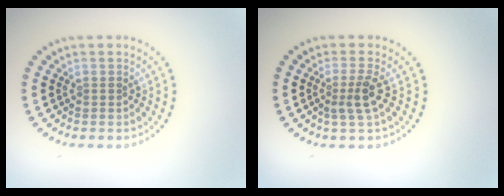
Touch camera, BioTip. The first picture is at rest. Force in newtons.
{"total": 2.5, "press": 1.8, "slide": 1.7}